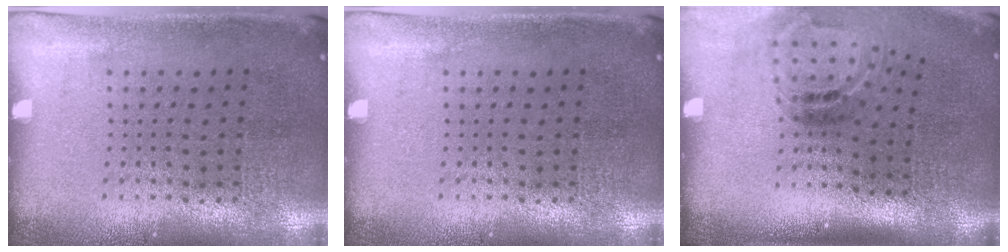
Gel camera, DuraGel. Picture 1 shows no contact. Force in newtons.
{"total": 0.0}
{"total": 1.9, "press": 1.2, "slide": 1.5}